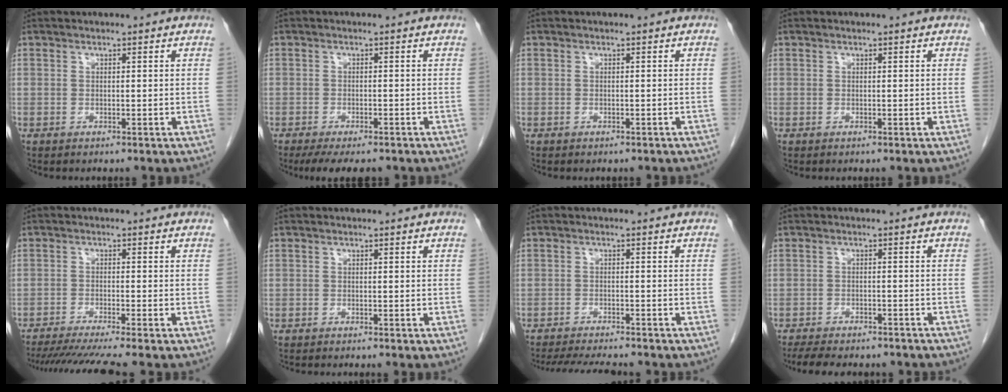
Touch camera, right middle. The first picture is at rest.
{"total": 7.6, "force": [-6.0, 2.5, 3.8], "torque": [-0.052, -0.010, -0.087]}
{"total": 1.6, "force": [-1.4, 0.6, 0.6], "torque": [-0.015, -0.002, -0.014]}
{"total": 0.0}
{"total": 9.5, "force": [-8.0, -1.5, 4.8], "torque": [-0.065, -0.025, -0.126]}
{"total": 1.3, "force": [-1.2, -0.2, 0.6], "torque": [-0.006, 0.003, -0.015]}
{"total": 9.0, "force": [-8.1, 1.0, 3.7], "torque": [-0.059, -0.015, -0.119]}
{"total": 13.3, "force": [-11.5, 3.6, 5.7], "torque": [-0.102, -0.009, -0.146]}